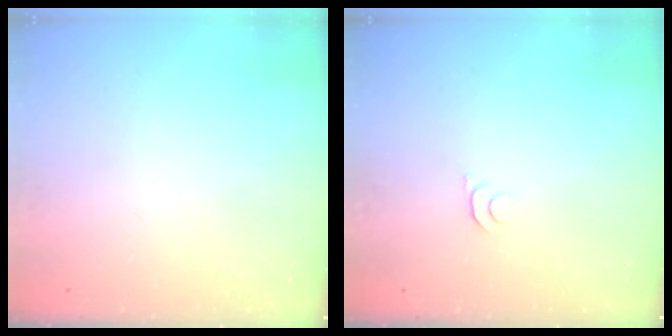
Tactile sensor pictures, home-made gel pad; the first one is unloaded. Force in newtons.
{"total": 5.3, "press": 5.3, "slide": 0.5}